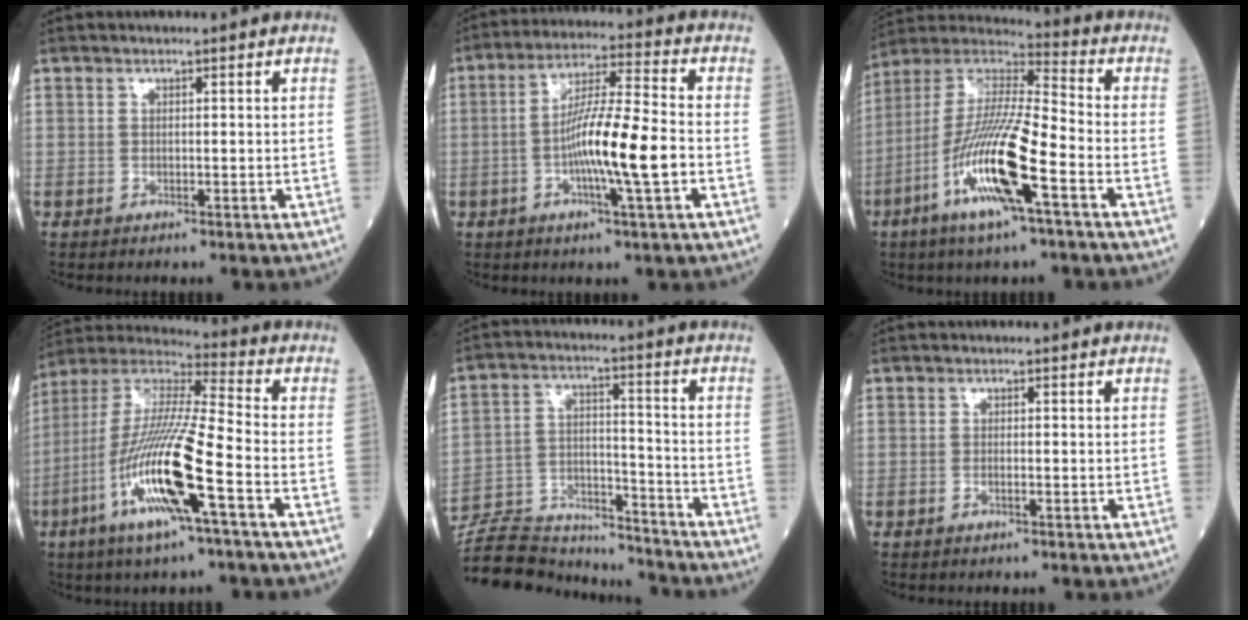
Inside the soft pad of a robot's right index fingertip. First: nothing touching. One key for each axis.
{"total": 11.4, "fx": -2.7, "fy": 0.2, "fz": 11.1, "tx": -0.201, "ty": 0.001, "tz": -0.056}
{"total": 17.0, "fx": -6.8, "fy": 1.6, "fz": 15.5, "tx": -0.315, "ty": -0.016, "tz": -0.135}
{"total": 17.8, "fx": -6.6, "fy": 1.0, "fz": 16.5, "tx": -0.342, "ty": -0.018, "tz": -0.132}
{"total": 17.0, "fx": -16.4, "fy": 3.1, "fz": 3.4, "tx": -0.070, "ty": 0.021, "tz": -0.260}
{"total": 0.7, "fx": -0.3, "fy": 0.1, "fz": 0.6, "tx": -0.010, "ty": 0.001, "tz": -0.006}